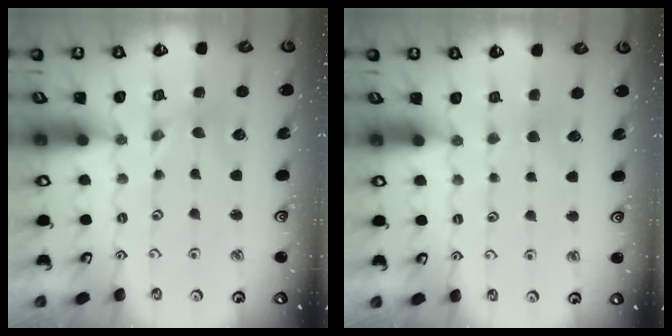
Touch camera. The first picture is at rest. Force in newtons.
{"total": 2.2, "press": 2.2, "slide": 0.4}